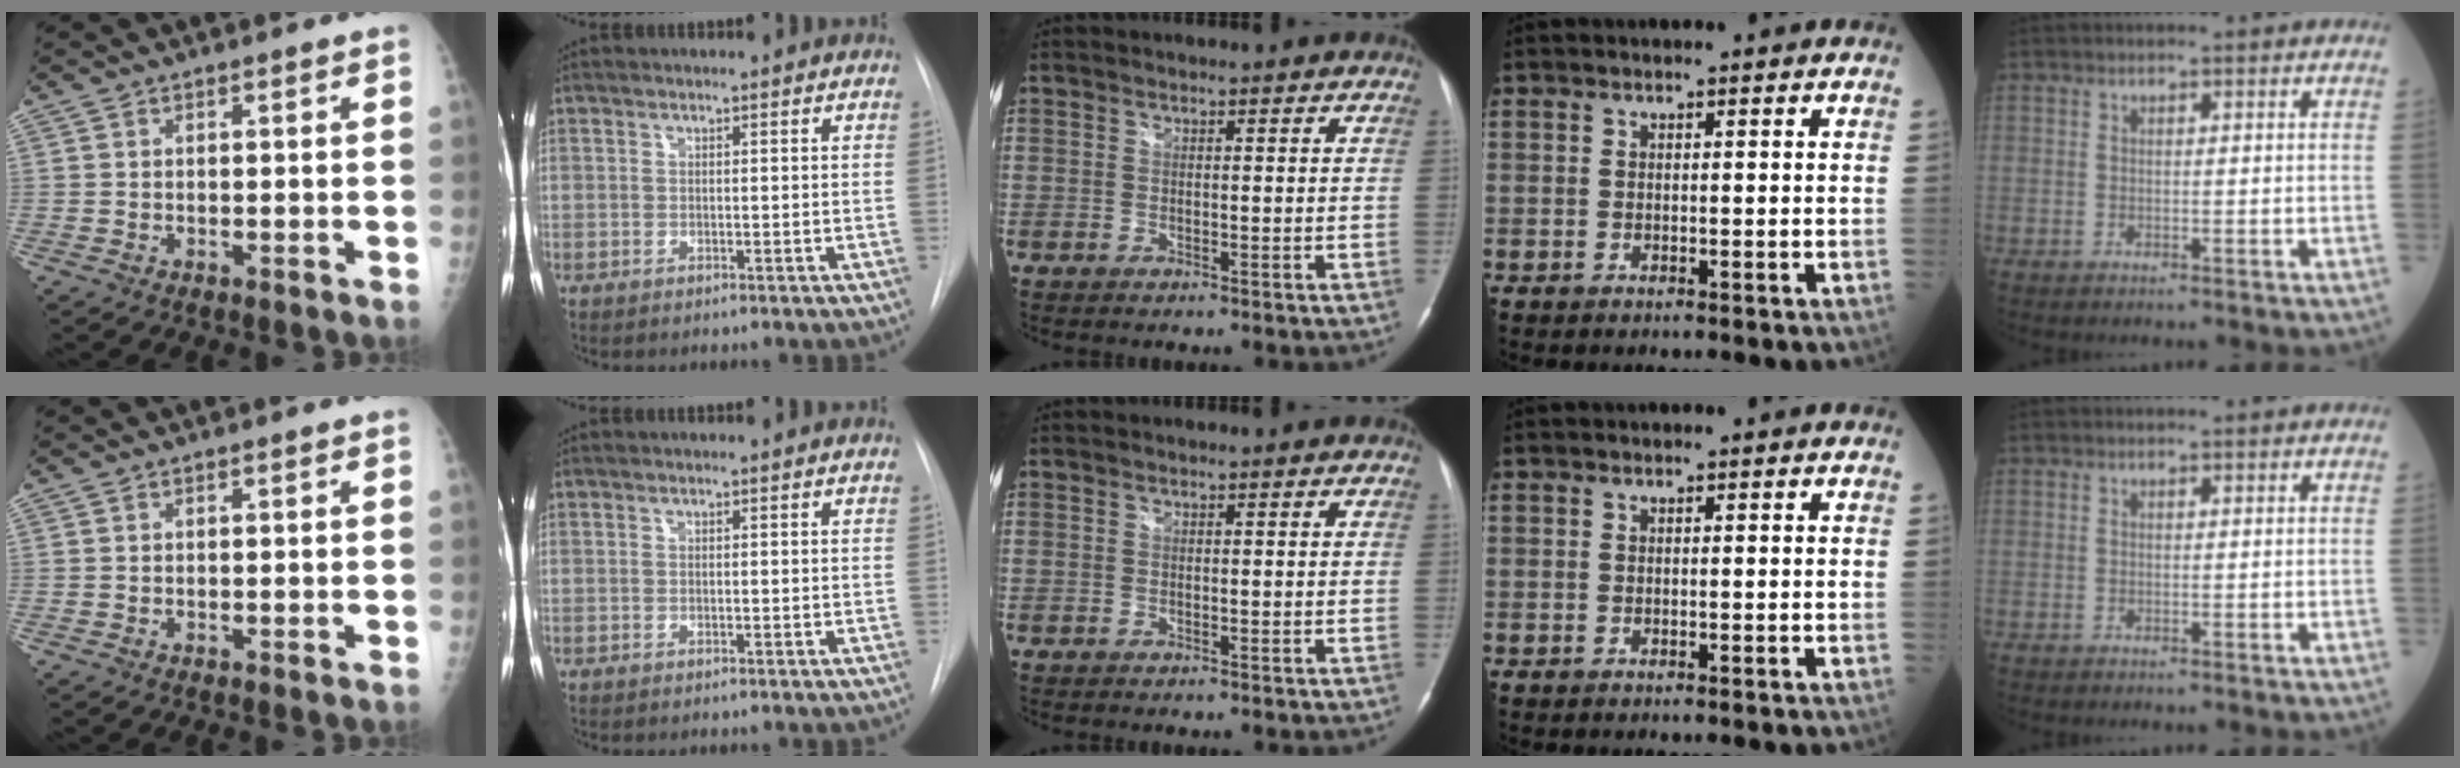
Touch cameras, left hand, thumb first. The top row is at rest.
{}